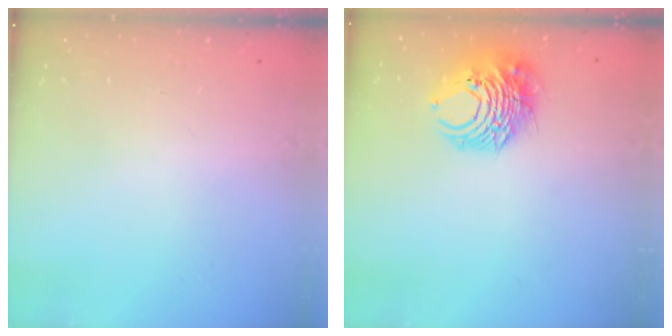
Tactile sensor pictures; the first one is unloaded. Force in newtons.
{"total": 10.3, "press": 10.2, "slide": 1.6}